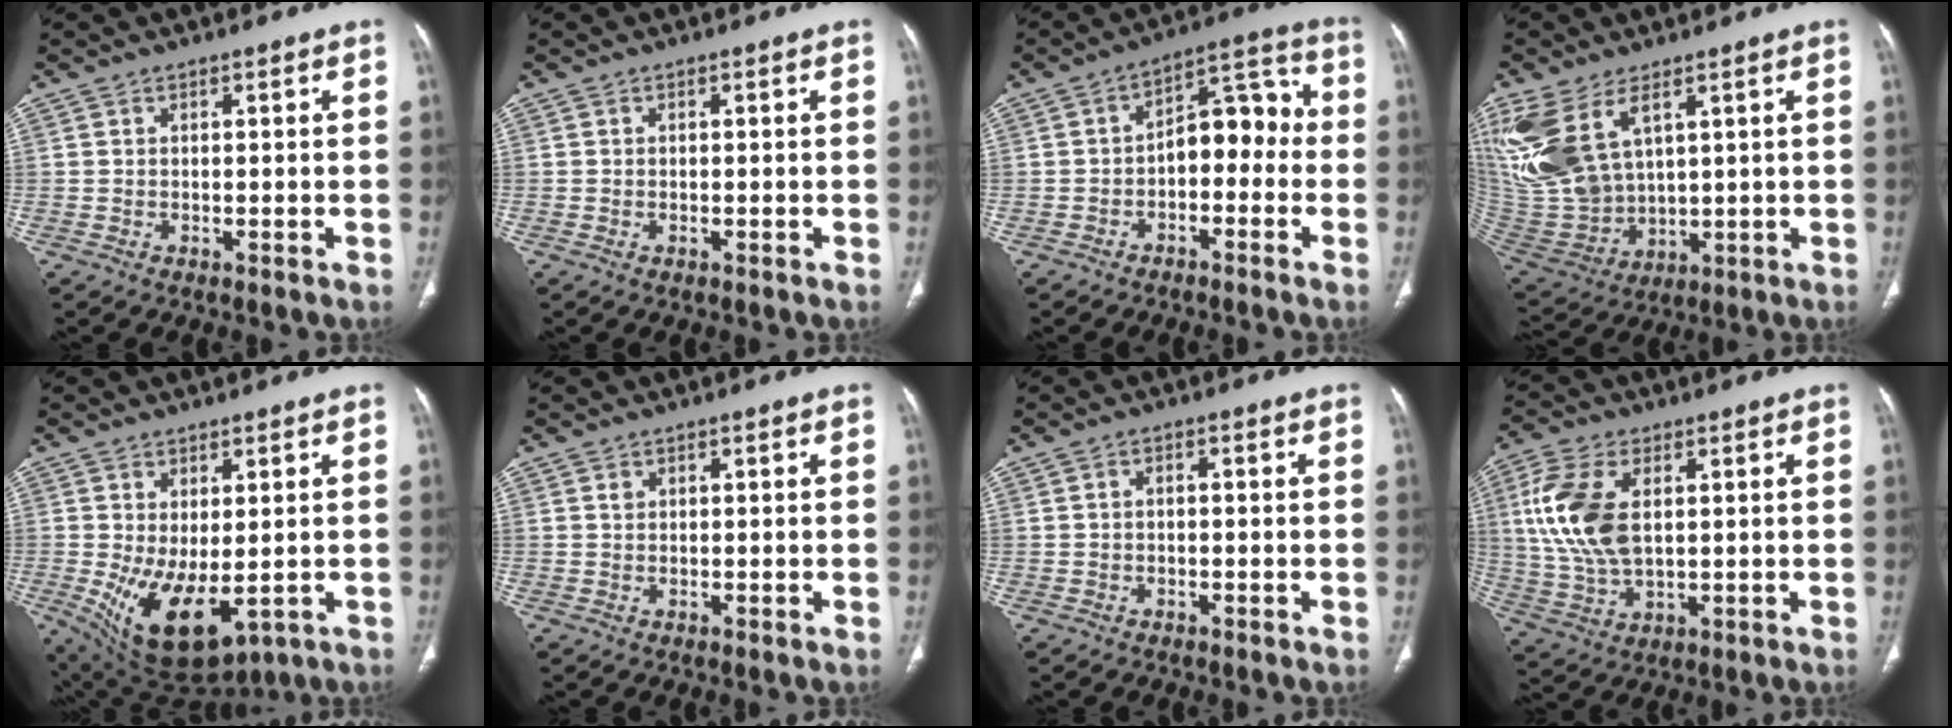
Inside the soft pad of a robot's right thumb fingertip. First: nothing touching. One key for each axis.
{"total": 0.0}
{"total": 10.1, "fx": -1.8, "fy": 6.1, "fz": 7.9, "tx": -0.077, "ty": 0.053, "tz": -0.040}
{"total": 18.0, "fx": 7.7, "fy": 10.0, "fz": 12.9, "tx": -0.290, "ty": -0.027, "tz": 0.173}
{"total": 12.7, "fx": -2.3, "fy": 6.4, "fz": 10.7, "tx": -0.179, "ty": -0.020, "tz": -0.007}
{"total": 0.6, "fx": 0.3, "fy": 0.5, "fz": 0.2, "tx": -0.001, "ty": 0.000, "tz": 0.006}
{"total": 1.0, "fx": -0.2, "fy": 0.7, "fz": 0.7, "tx": -0.011, "ty": 0.005, "tz": -0.006}
{"total": 13.6, "fx": 2.7, "fy": 7.6, "fz": 11.0, "tx": -0.242, "ty": -0.004, "tz": 0.057}